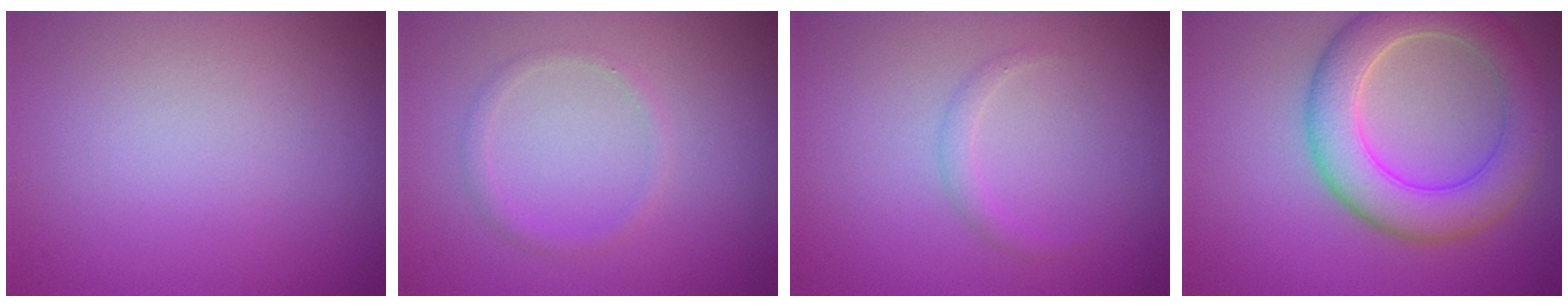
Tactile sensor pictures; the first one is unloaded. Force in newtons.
{"total": 1.1, "press": 1.1, "slide": 0.0}
{"total": 1.0, "press": 1.0, "slide": 0.1}
{"total": 6.5, "press": 6.5, "slide": 0.7}